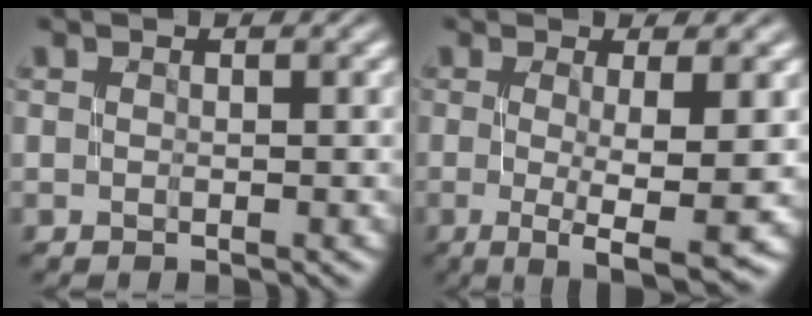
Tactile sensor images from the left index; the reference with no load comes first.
{"total": 6.3, "force": [-0.9, 0.9, 6.1], "torque": [-0.091, -0.011, -0.013]}